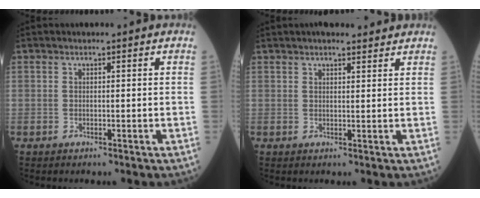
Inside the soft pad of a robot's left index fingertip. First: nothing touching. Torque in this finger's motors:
{"motor_torque": [1.09, -1.05, 0.32, 0.07]}